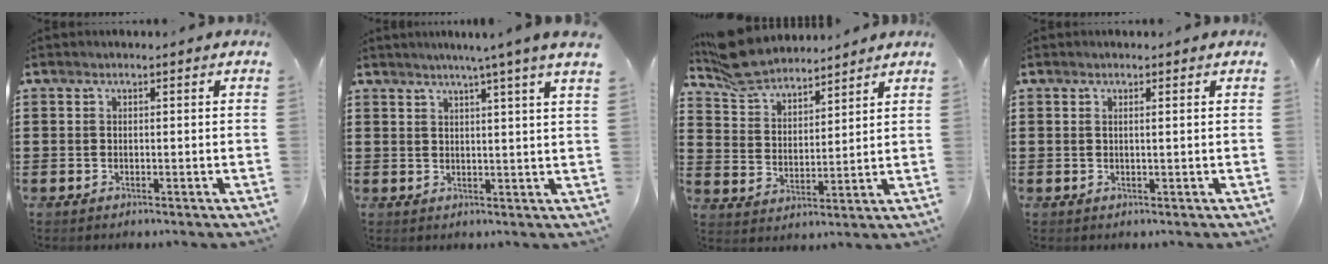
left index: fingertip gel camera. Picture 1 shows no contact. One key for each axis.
{"total": 3.8, "fx": 2.8, "fy": -1.3, "fz": 2.3, "tx": -0.048, "ty": -0.010, "tz": 0.044}
{"total": 7.6, "fx": 7.1, "fy": 1.8, "fz": 2.0, "tx": -0.068, "ty": -0.021, "tz": 0.132}
{"total": 0.7, "fx": 0.3, "fy": -0.2, "fz": 0.6, "tx": -0.013, "ty": -0.004, "tz": 0.006}